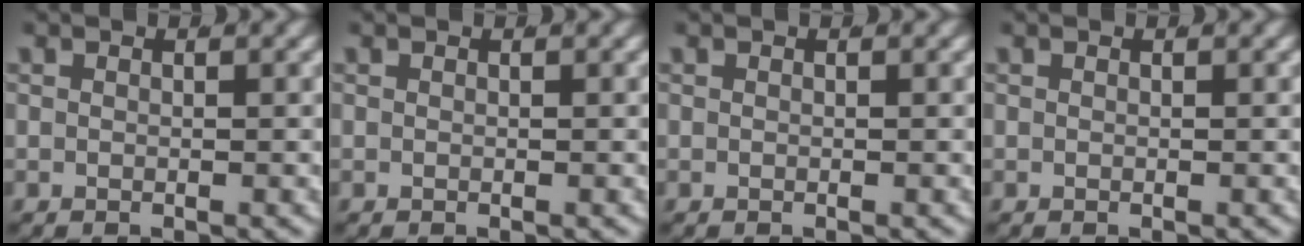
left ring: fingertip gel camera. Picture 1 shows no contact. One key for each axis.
{"total": 0.0}
{"total": 0.0}
{"total": 0.0}